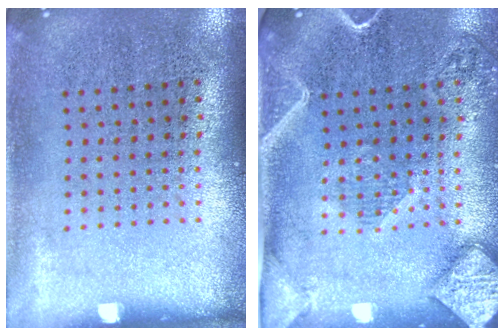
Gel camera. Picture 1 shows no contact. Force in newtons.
{"total": 2.6, "press": 2.1, "slide": 1.5}